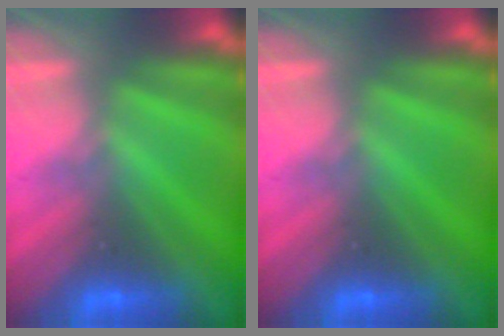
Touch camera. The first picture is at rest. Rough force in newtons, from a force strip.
{"total": 0.0}